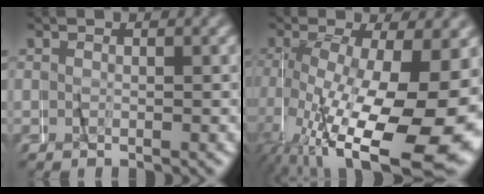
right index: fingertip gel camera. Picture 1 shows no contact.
{"total": 13.6, "force": [-3.4, 5.9, 11.8], "torque": [-0.197, -0.038, -0.027]}